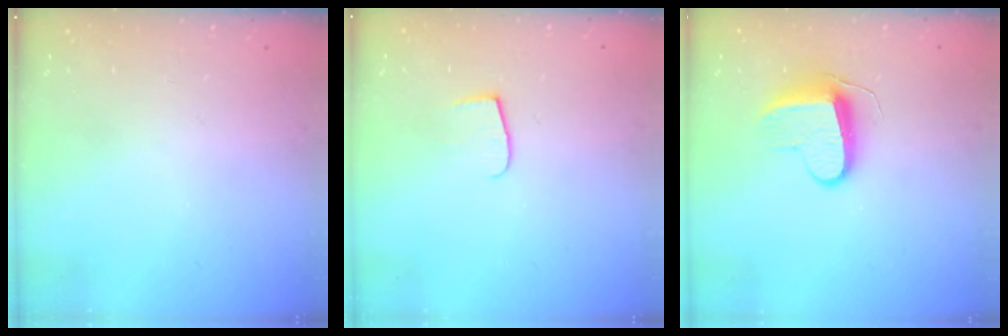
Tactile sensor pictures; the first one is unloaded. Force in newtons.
{"total": 4.9, "press": 4.9, "slide": 0.5}
{"total": 9.1, "press": 9.1, "slide": 0.3}